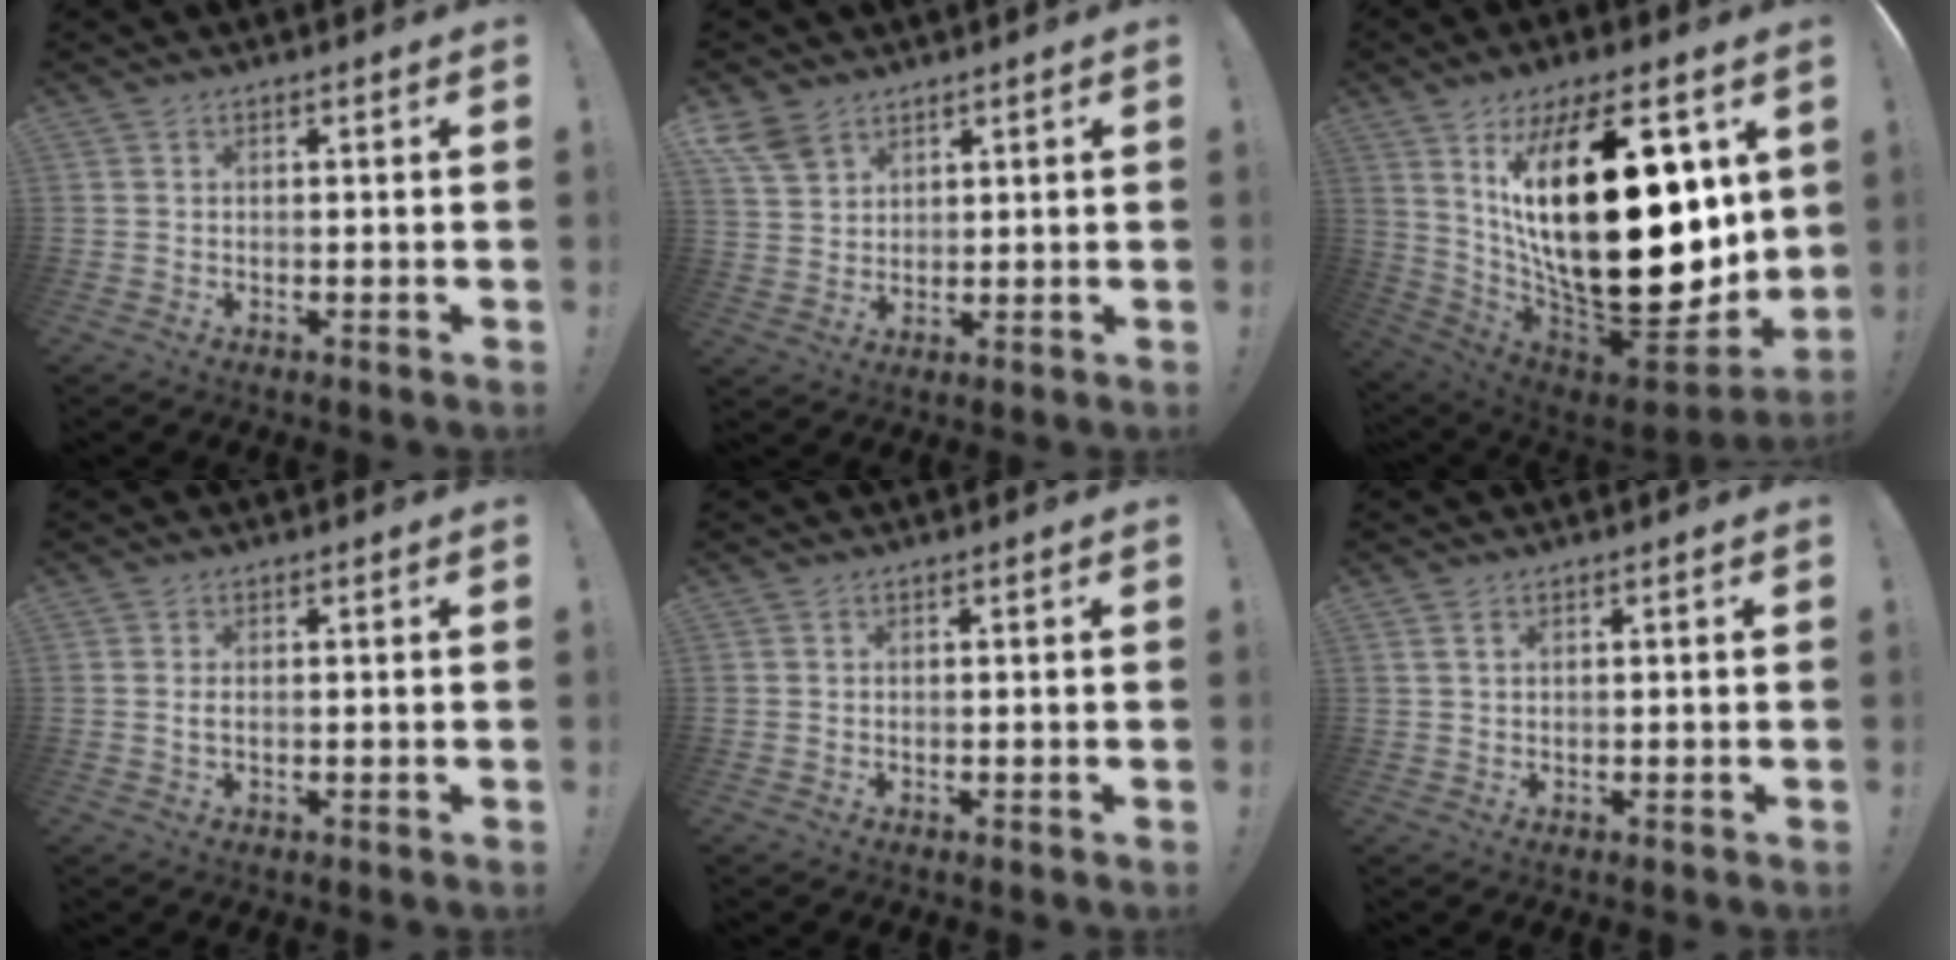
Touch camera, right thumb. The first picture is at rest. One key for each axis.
{"total": 7.2, "fx": 4.9, "fy": 4.3, "fz": 3.0, "tx": -0.059, "ty": -0.020, "tz": 0.099}
{"total": 36.1, "fx": 7.2, "fy": 15.1, "fz": 32.0, "tx": -0.596, "ty": -0.069, "tz": 0.132}
{"total": 1.3, "fx": -0.1, "fy": 0.4, "fz": 1.2, "tx": -0.018, "ty": 0.000, "tz": -0.004}
{"total": 0.0}
{"total": 1.7, "fx": 1.0, "fy": 0.7, "fz": 1.2, "tx": -0.018, "ty": -0.002, "tz": 0.017}